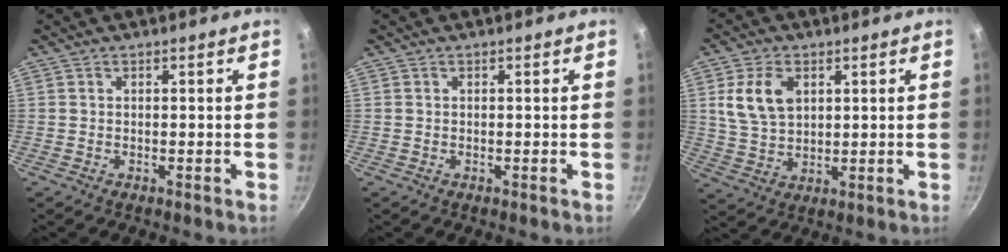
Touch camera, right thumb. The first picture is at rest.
{"total": 0.0}
{"total": 9.0, "force": [2.8, 6.0, 6.1], "torque": [-0.104, -0.010, 0.057]}